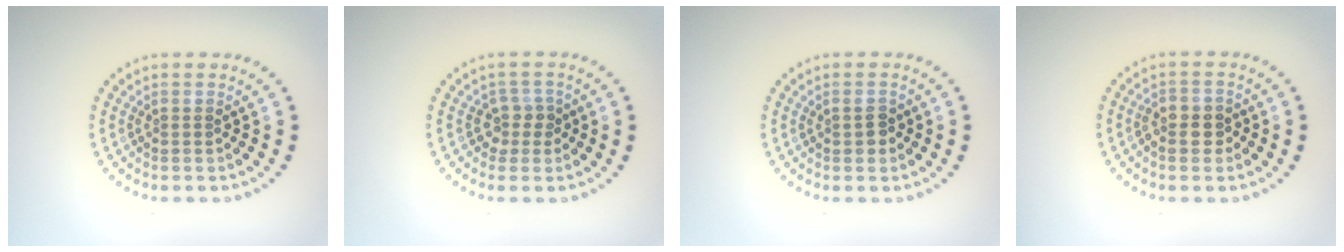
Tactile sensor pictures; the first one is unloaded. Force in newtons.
{"total": 1.7, "press": 1.4, "slide": 1.0}
{"total": 1.5, "press": 1.5, "slide": 0.1}
{"total": 2.6, "press": 2.4, "slide": 0.7}